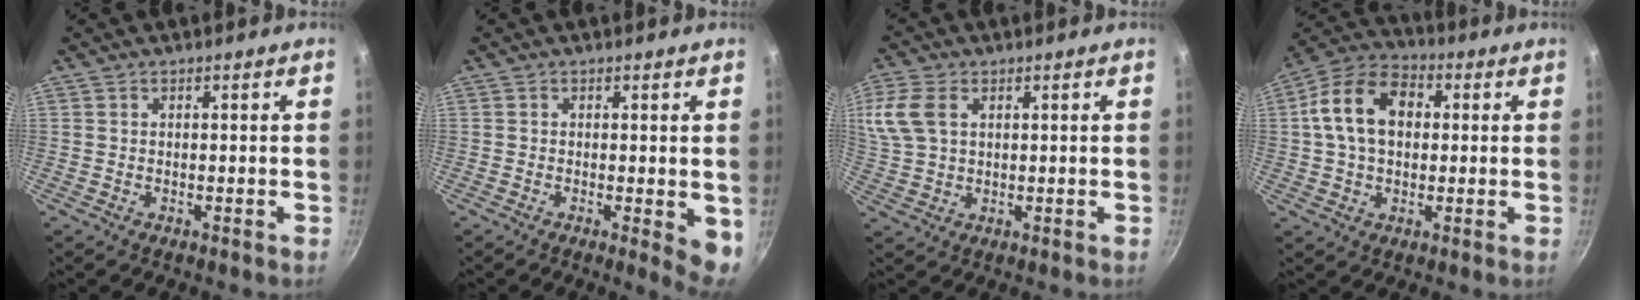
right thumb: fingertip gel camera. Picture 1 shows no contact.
{"total": 4.9, "force": [-0.5, 1.7, 4.5], "torque": [-0.049, -0.007, -0.005]}
{"total": 8.5, "force": [2.8, 5.6, 5.8], "torque": [-0.129, 0.006, 0.055]}
{"total": 13.4, "force": [1.9, 9.4, 9.4], "torque": [-0.139, 0.025, 0.015]}